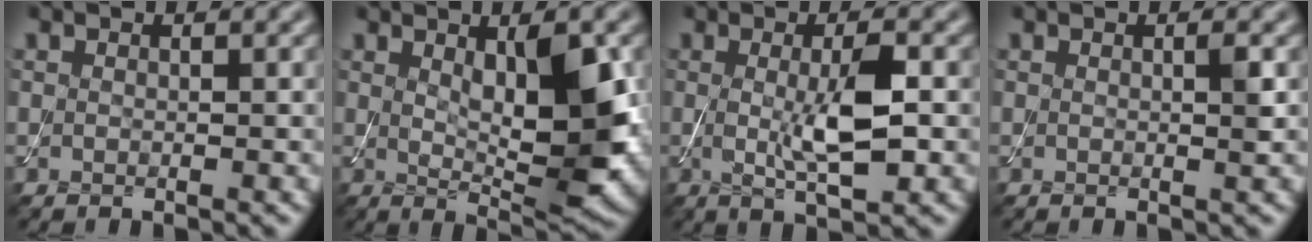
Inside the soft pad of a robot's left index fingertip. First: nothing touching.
{"total": 7.1, "force": [1.0, 2.0, 6.8], "torque": [-0.100, -0.010, 0.020]}
{"total": 4.9, "force": [0.0, 1.1, 4.8], "torque": [-0.089, -0.008, 0.004]}
{"total": 0.9, "force": [0.1, 0.0, 0.9], "torque": [-0.014, -0.001, 0.000]}